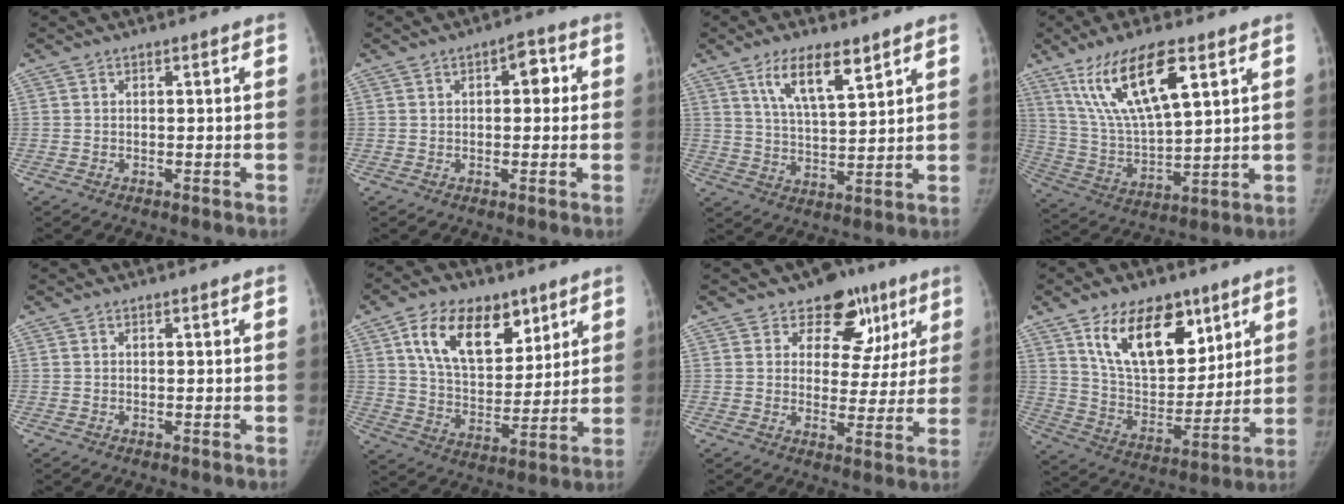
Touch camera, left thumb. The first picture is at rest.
{"total": 4.1, "force": [0.9, 2.4, 3.3], "torque": [-0.024, 0.007, 0.005]}
{"total": 9.7, "force": [5.9, 3.0, 7.1], "torque": [-0.114, -0.032, 0.114]}
{"total": 16.8, "force": [8.7, 5.1, 13.4], "torque": [-0.246, -0.029, 0.174]}
{"total": 0.0}
{"total": 16.7, "force": [8.4, 10.1, 10.4], "torque": [-0.131, -0.036, 0.153]}
{"total": 11.7, "force": [6.8, 8.4, 4.6], "torque": [0.007, -0.018, 0.084]}
{"total": 18.6, "force": [10.1, 10.6, 11.5], "torque": [-0.134, -0.053, 0.186]}